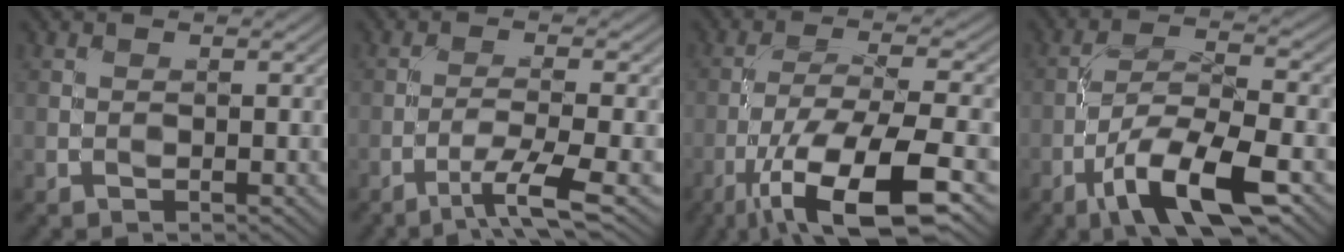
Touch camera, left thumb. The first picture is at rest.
{"total": 5.4, "force": [-3.0, 0.4, 4.4], "torque": [-0.076, 0.003, -0.060]}
{"total": 13.6, "force": [-7.2, 3.7, 10.9], "torque": [-0.214, -0.013, -0.135]}
{"total": 10.6, "force": [-5.6, 3.0, 8.5], "torque": [-0.152, 0.002, -0.107]}